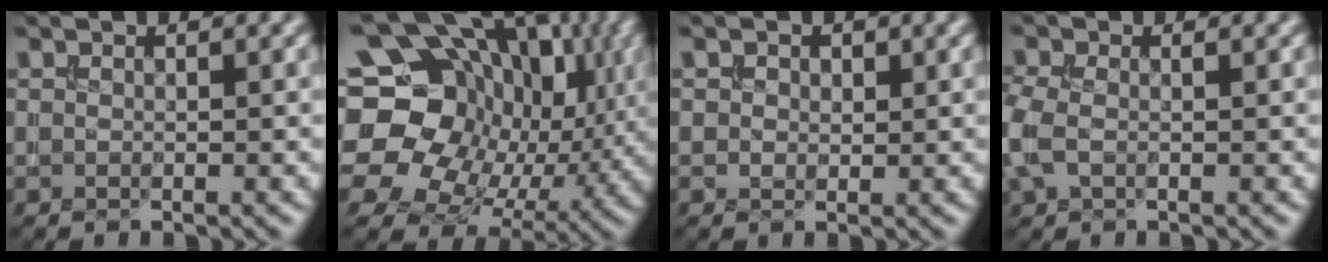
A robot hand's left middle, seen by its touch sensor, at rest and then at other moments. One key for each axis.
{"total": 21.4, "fx": 4.5, "fy": 17.6, "fz": 11.3, "tx": -0.219, "ty": 0.028, "tz": 0.068}
{"total": 1.3, "fx": 0.6, "fy": 1.1, "fz": 0.4, "tx": -0.006, "ty": -0.006, "tz": 0.004}
{"total": 2.9, "fx": -0.4, "fy": 1.9, "fz": 2.1, "tx": -0.061, "ty": 0.001, "tz": -0.015}